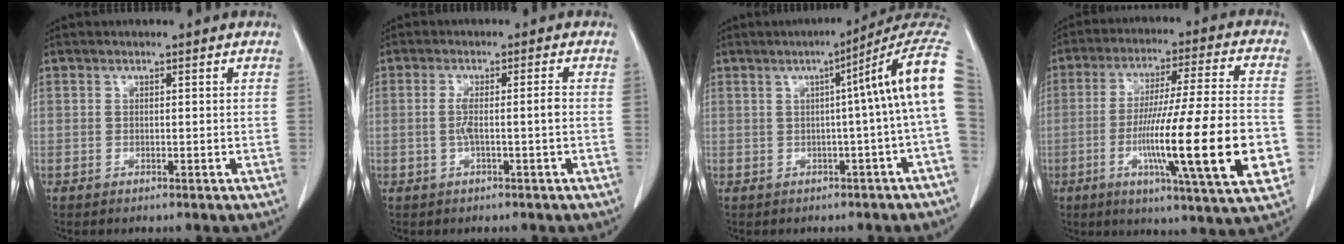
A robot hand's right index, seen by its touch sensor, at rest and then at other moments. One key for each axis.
{"total": 3.3, "fx": -0.6, "fy": -0.2, "fz": 3.3, "tx": -0.062, "ty": 0.003, "tz": -0.008}
{"total": 10.7, "fx": 1.9, "fy": -1.4, "fz": 10.4, "tx": -0.117, "ty": 0.034, "tz": 0.014}
{"total": 21.1, "fx": -5.3, "fy": 0.4, "fz": 20.4, "tx": -0.306, "ty": -0.019, "tz": -0.085}